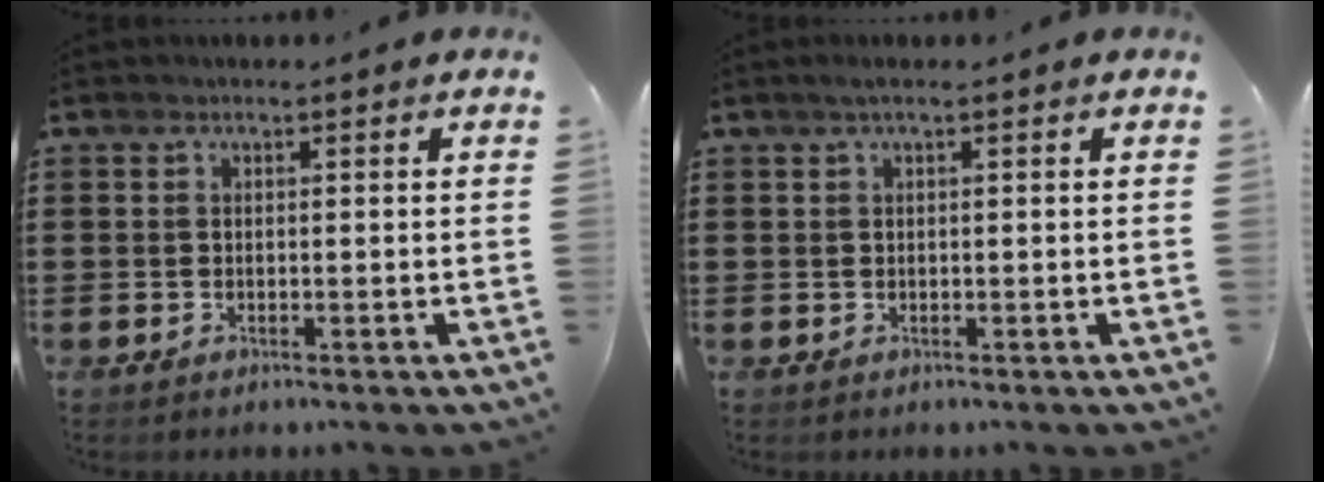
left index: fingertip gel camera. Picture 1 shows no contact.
{"total": 1.0, "force": [0.2, 0.0, 0.9], "torque": [-0.015, -0.001, 0.005]}